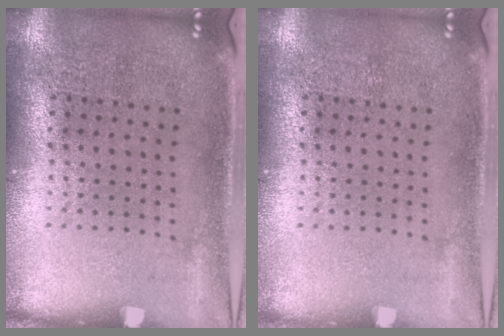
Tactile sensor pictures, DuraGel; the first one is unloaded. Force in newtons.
{"total": 0.0}